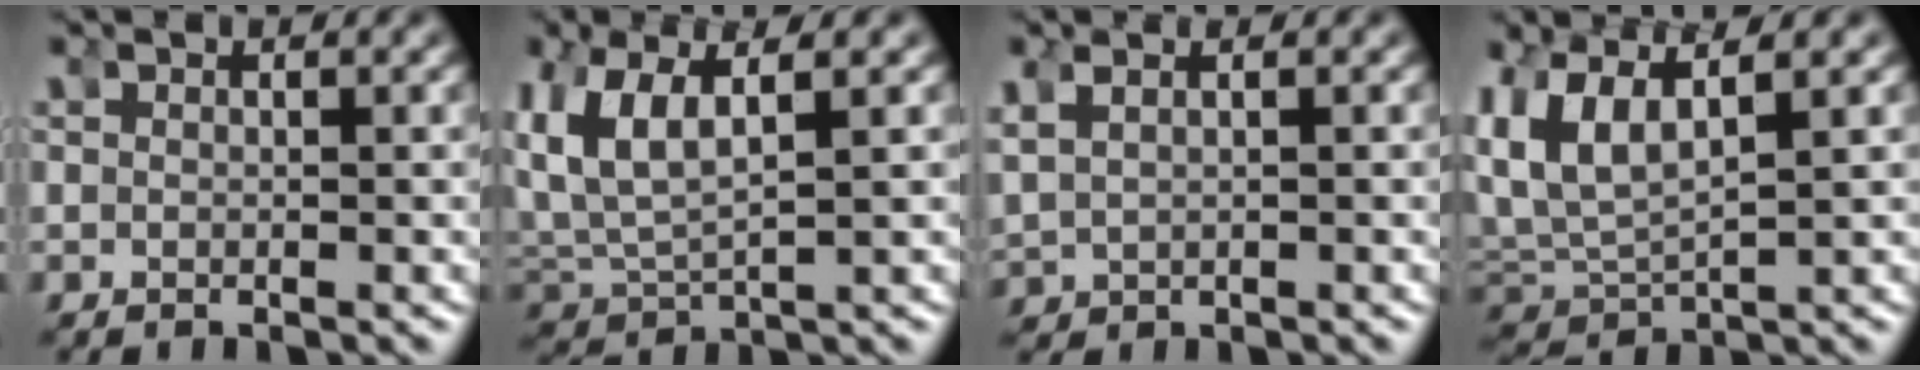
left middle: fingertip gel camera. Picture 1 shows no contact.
{"total": 7.3, "force": [1.9, 5.1, 4.9], "torque": [-0.144, -0.015, 0.043]}
{"total": 2.3, "force": [0.9, 1.5, 1.5], "torque": [-0.041, 0.002, 0.027]}
{"total": 9.8, "force": [1.9, 7.8, 5.7], "torque": [-0.173, -0.019, 0.039]}